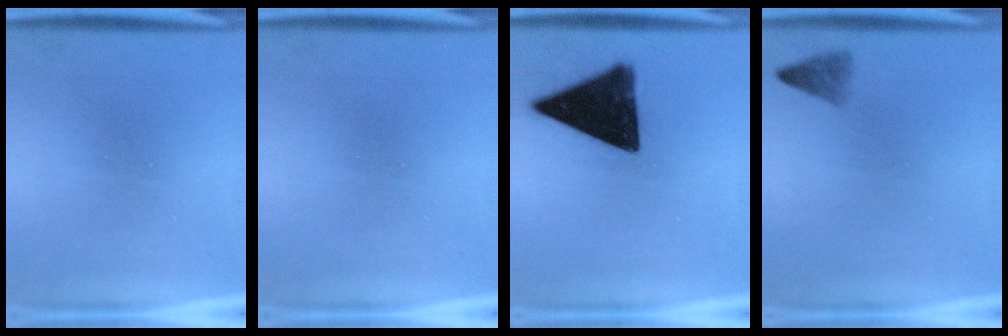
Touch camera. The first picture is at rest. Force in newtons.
{"total": 0.0}
{"total": 15.9}
{"total": 1.0}